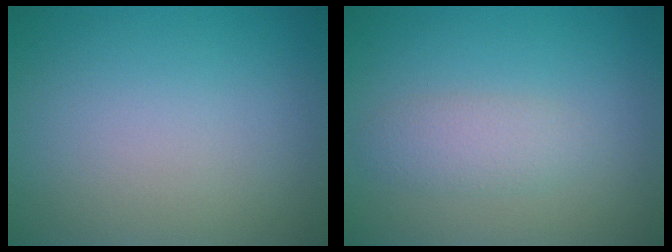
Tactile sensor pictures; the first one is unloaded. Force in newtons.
{"total": 2.0, "press": 2.0, "slide": 0.0}